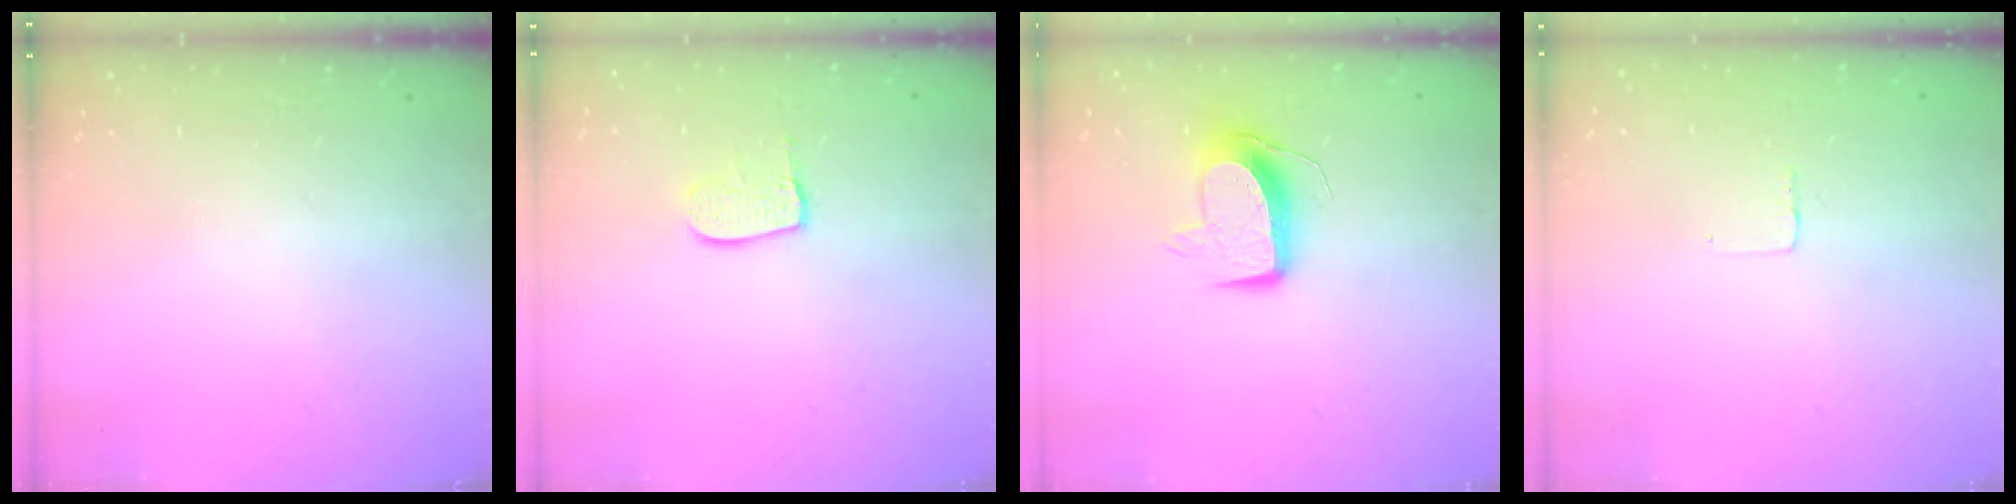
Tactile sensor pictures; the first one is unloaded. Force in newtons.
{"total": 8.2, "press": 8.2, "slide": 0.7}
{"total": 10.3, "press": 10.3, "slide": 0.7}
{"total": 1.9, "press": 1.9, "slide": 0.1}